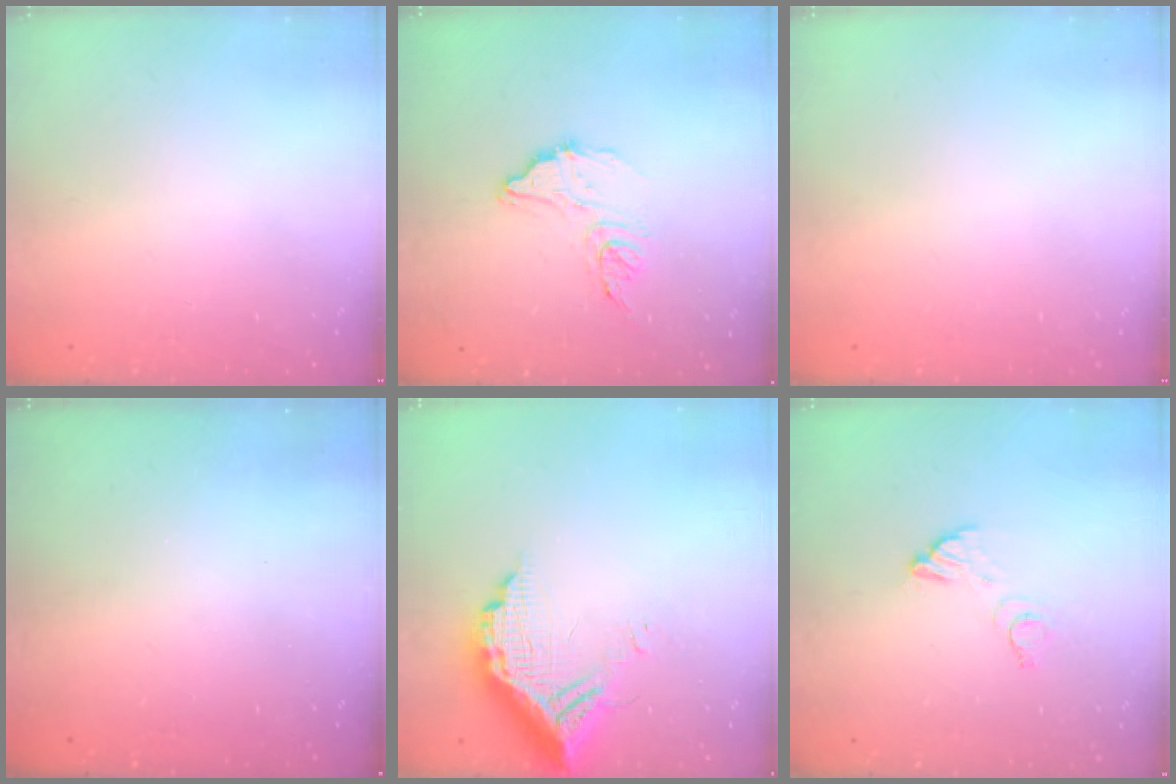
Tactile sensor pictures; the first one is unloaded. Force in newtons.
{"total": 11.5, "press": 11.5, "slide": 0.8}
{"total": 0.0}
{"total": 3.1, "press": 3.1, "slide": 0.1}
{"total": 14.2, "press": 14.1, "slide": 1.4}
{"total": 4.1, "press": 4.1, "slide": 0.2}